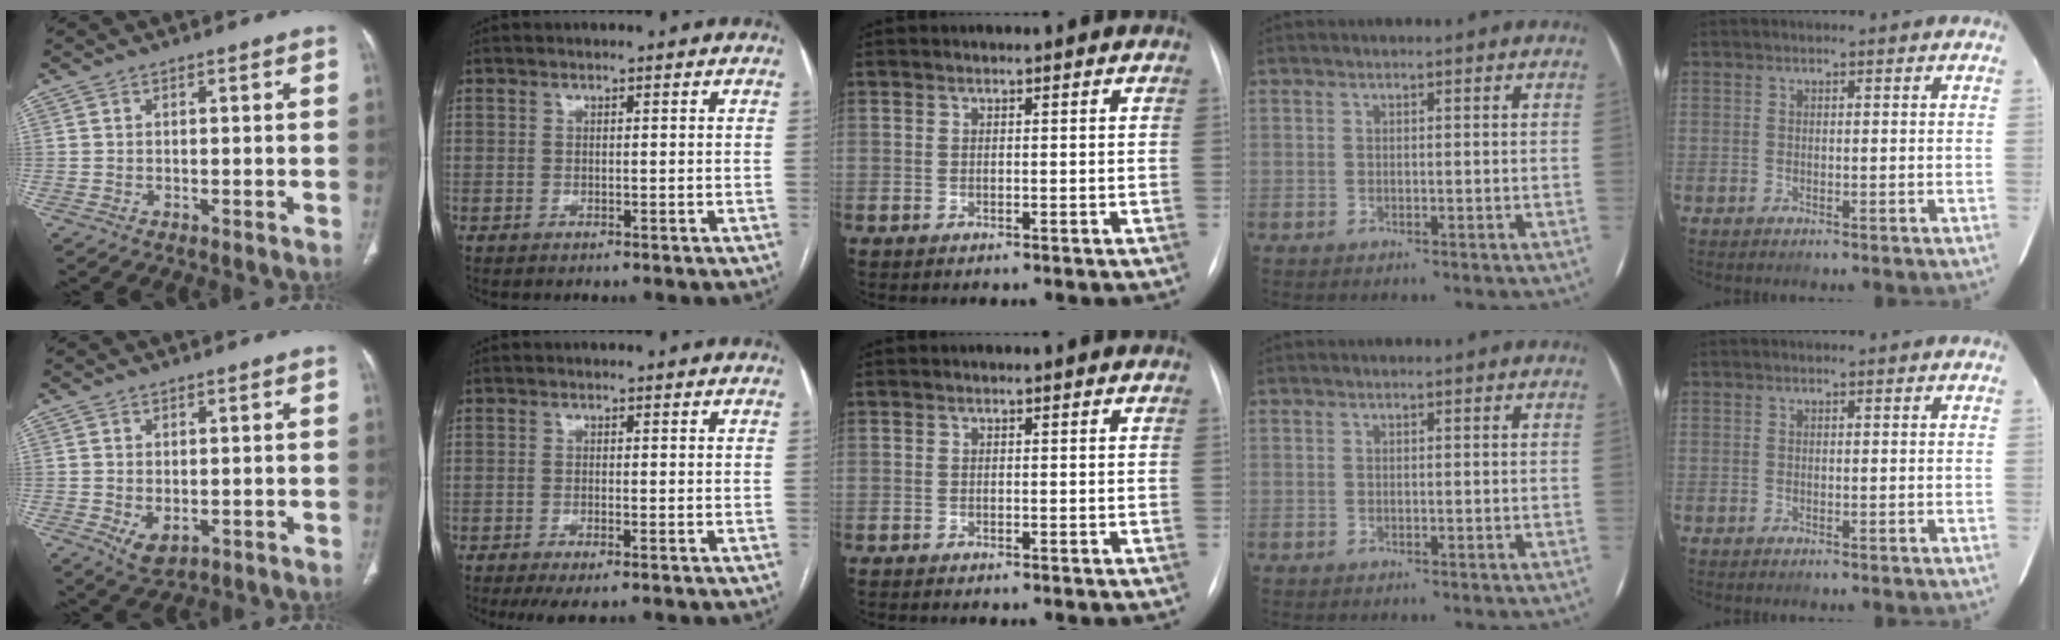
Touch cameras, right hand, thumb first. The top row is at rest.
{"thumb": {"total": 4.1, "force": [-0.9, 2.6, 3.1], "torque": [-0.052, -0.009, -0.001]}, "index": {"total": 3.5, "force": [-2.2, 0.8, 2.7], "torque": [-0.045, -0.007, -0.032]}, "middle": {"total": 0.6, "force": [-0.5, 0.0, 0.2], "torque": [-0.003, -0.001, -0.009]}}